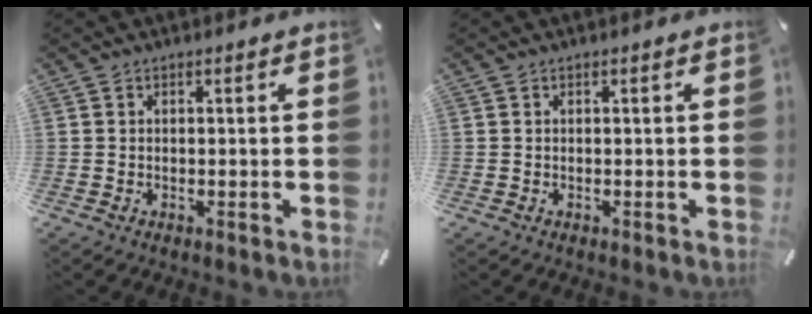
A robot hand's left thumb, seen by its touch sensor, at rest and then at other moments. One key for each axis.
{"total": 0.0}